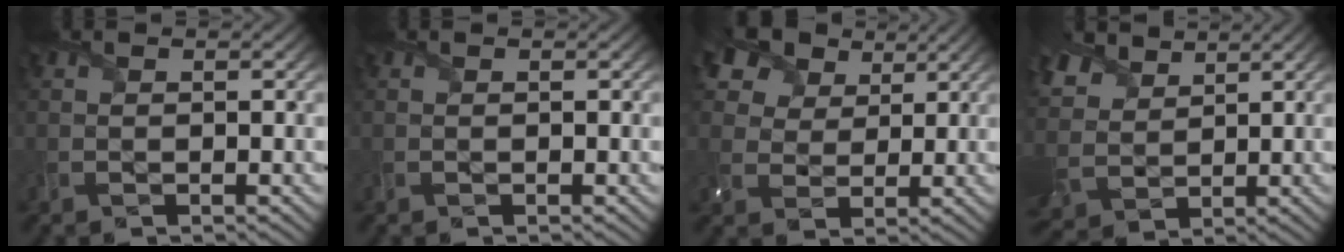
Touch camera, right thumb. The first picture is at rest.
{"total": 0.0}
{"total": 13.1, "force": [8.3, 8.6, 5.3], "torque": [-0.173, 0.021, 0.154]}
{"total": 7.6, "force": [4.6, 5.1, 3.3], "torque": [-0.108, 0.009, 0.092]}